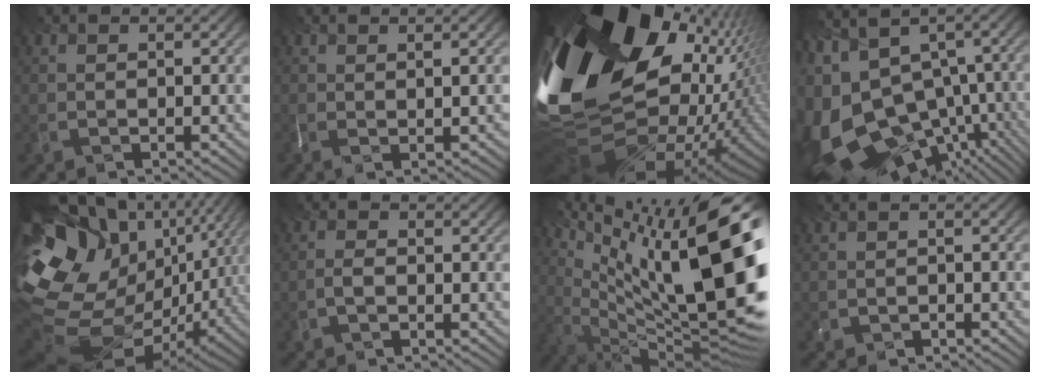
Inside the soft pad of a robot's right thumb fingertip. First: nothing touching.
{"total": 1.7, "force": [0.6, -0.1, 1.6], "torque": [-0.035, 0.004, 0.012]}
{"total": 20.6, "force": [1.6, 14.4, 14.6], "torque": [-0.304, -0.058, 0.049]}
{"total": 16.6, "force": [-6.4, 10.1, 11.5], "torque": [-0.269, -0.032, -0.040]}
{"total": 17.8, "force": [-0.9, 13.0, 12.1], "torque": [-0.288, -0.018, 0.033]}
{"total": 2.2, "force": [-2.1, -0.4, -0.4], "torque": [-0.007, -0.008, -0.022]}
{"total": 16.5, "force": [3.0, 7.2, 14.6], "torque": [-0.254, 0.001, 0.086]}
{"total": 1.0, "force": [-1.0, 0.0, 0.0], "torque": [-0.020, 0.002, -0.013]}